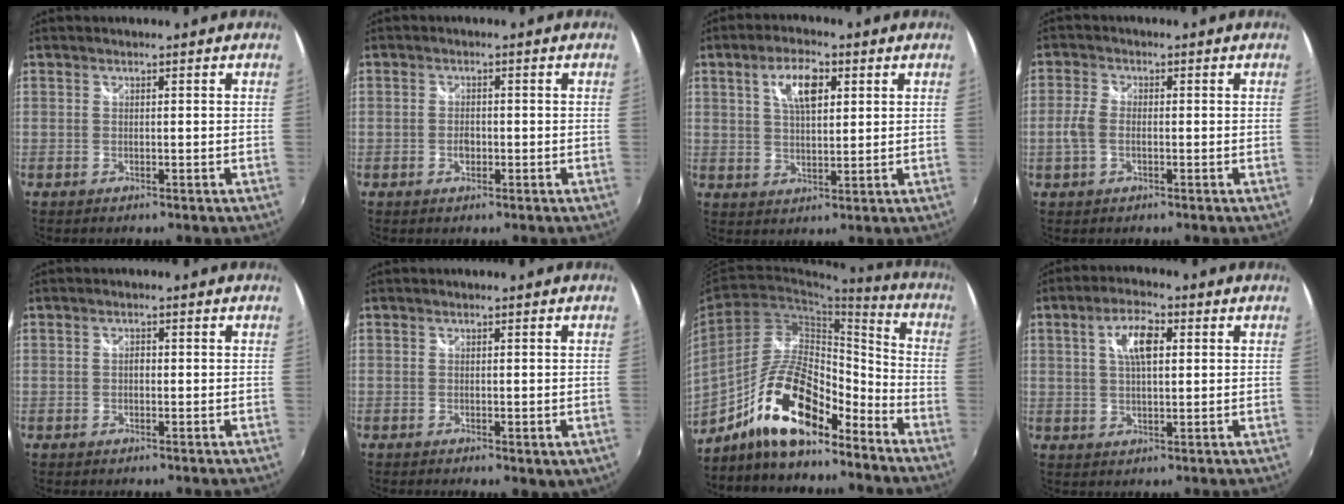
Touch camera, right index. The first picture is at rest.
{"total": 1.9, "force": [-0.7, 1.3, 1.2], "torque": [-0.022, 0.001, -0.013]}
{"total": 7.6, "force": [3.0, 3.2, 6.2], "torque": [-0.109, 0.013, 0.053]}
{"total": 3.9, "force": [-1.0, 2.2, 3.0], "torque": [-0.071, 0.002, -0.020]}
{"total": 0.9, "force": [-0.2, 0.7, 0.6], "torque": [-0.010, 0.003, -0.005]}
{"total": 2.9, "force": [-0.8, 1.1, 2.5], "torque": [-0.039, -0.014, -0.007]}
{"total": 16.5, "force": [-11.4, 5.5, 10.7], "torque": [-0.203, 0.012, -0.203]}
{"total": 6.9, "force": [2.0, 2.9, 6.0], "torque": [-0.107, 0.012, 0.035]}